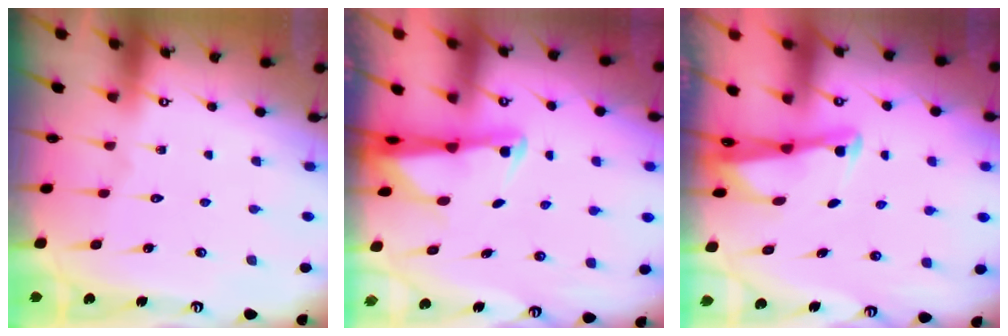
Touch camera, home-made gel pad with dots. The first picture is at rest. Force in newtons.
{"total": 2.6, "press": 2.6, "slide": 0.5}
{"total": 2.6, "press": 2.6, "slide": 0.3}